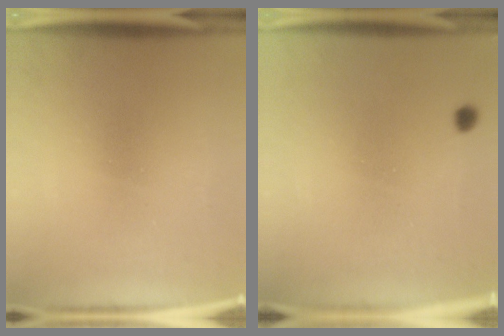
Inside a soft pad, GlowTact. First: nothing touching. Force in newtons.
{"total": 0.9}